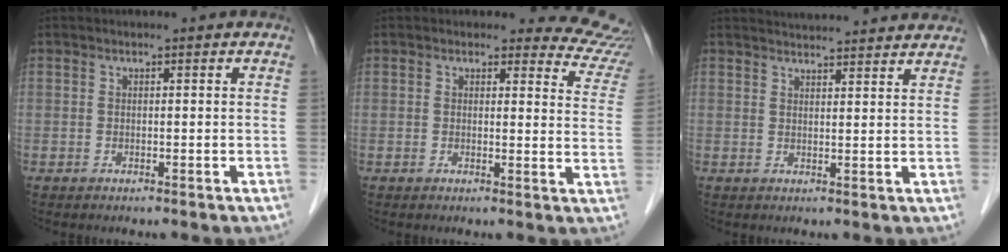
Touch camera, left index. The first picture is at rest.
{"total": 9.2, "force": [8.7, 2.8, -0.2], "torque": [0.050, -0.057, 0.049]}
{"total": 12.1, "force": [11.6, 0.9, 3.2], "torque": [-0.039, 0.018, 0.137]}